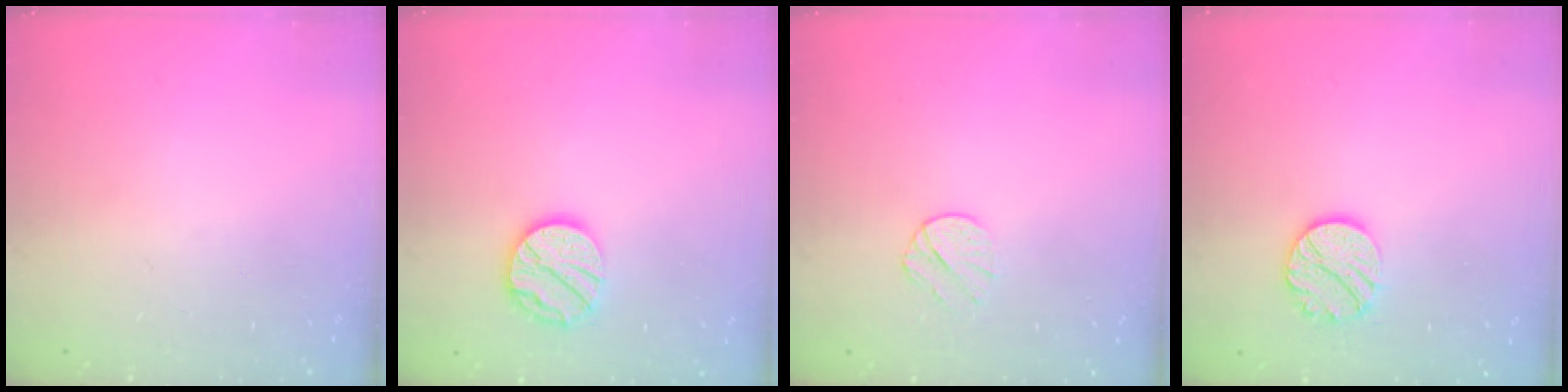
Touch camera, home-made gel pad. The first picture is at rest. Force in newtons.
{"total": 11.7, "press": 11.7, "slide": 0.8}
{"total": 5.9, "press": 5.9, "slide": 1.0}
{"total": 10.0, "press": 9.9, "slide": 0.5}